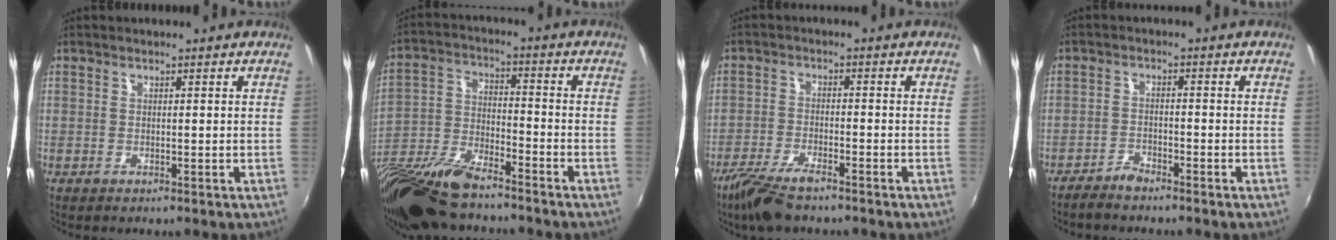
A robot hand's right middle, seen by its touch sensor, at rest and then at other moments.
{"total": 18.8, "force": [-14.8, 5.0, 10.5], "torque": [-0.230, -0.041, -0.277]}
{"total": 8.1, "force": [-6.3, 2.0, 4.8], "torque": [-0.118, -0.022, -0.122]}
{"total": 3.3, "force": [-3.1, 0.6, 1.1], "torque": [-0.037, -0.002, -0.058]}